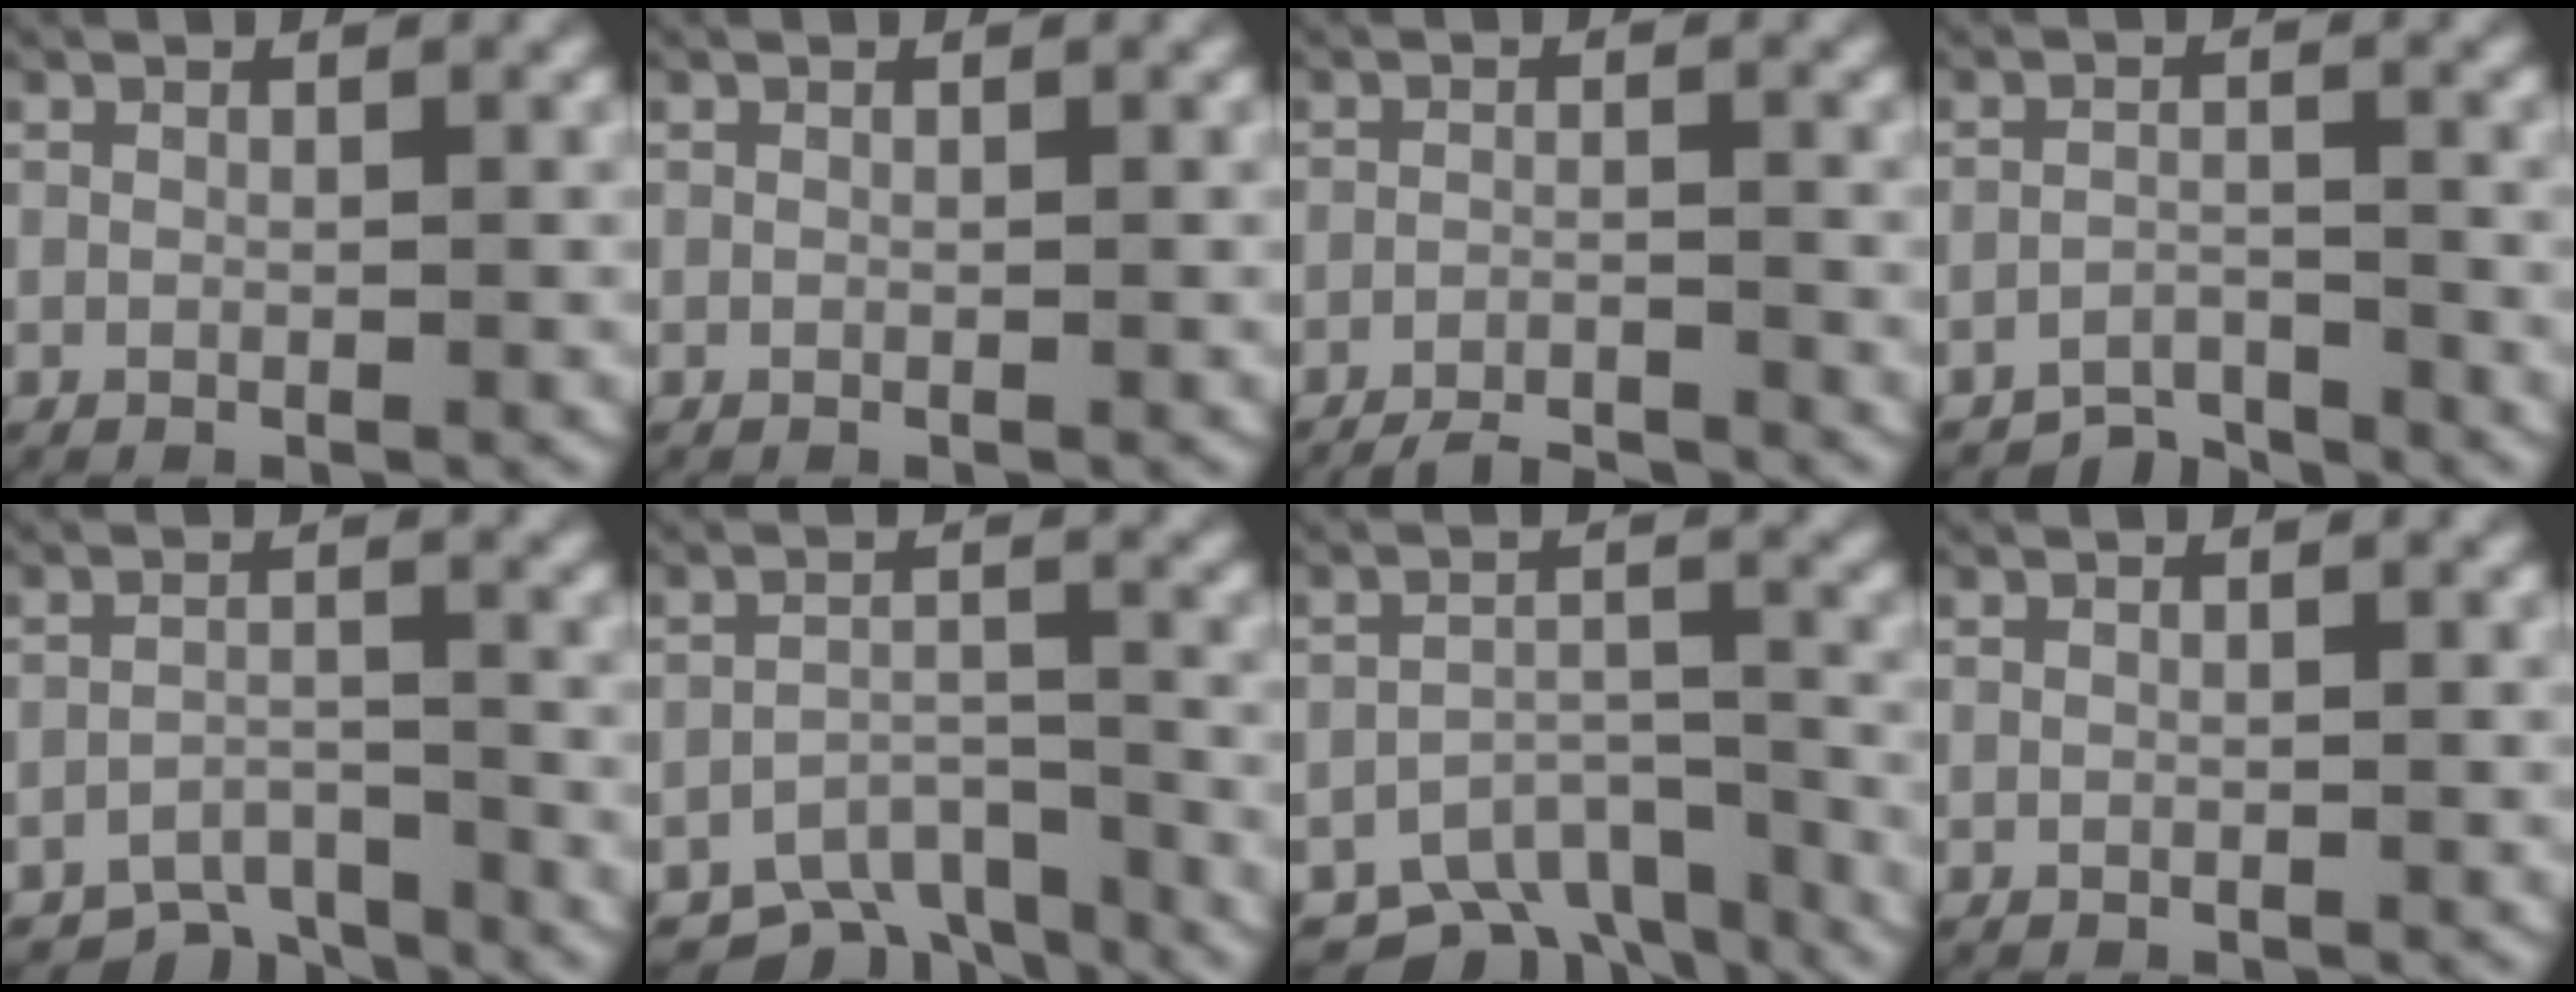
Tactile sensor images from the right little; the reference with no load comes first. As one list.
[{"total": 0.0}, {"total": 6.4, "force": [-6.1, 1.4, 0.9], "torque": [0.001, -0.016, -0.101]}, {"total": 4.1, "force": [-3.9, 1.2, 0.6], "torque": [-0.006, -0.008, -0.071]}, {"total": 4.6, "force": [-3.9, 1.8, 1.5], "torque": [-0.018, -0.009, -0.070]}, {"total": 6.2, "force": [-4.7, 3.3, 2.2], "torque": [-0.034, -0.011, -0.084]}, {"total": 7.8, "force": [-6.2, 4.0, 2.6], "torque": [-0.039, -0.012, -0.102]}, {"total": 0.0}]